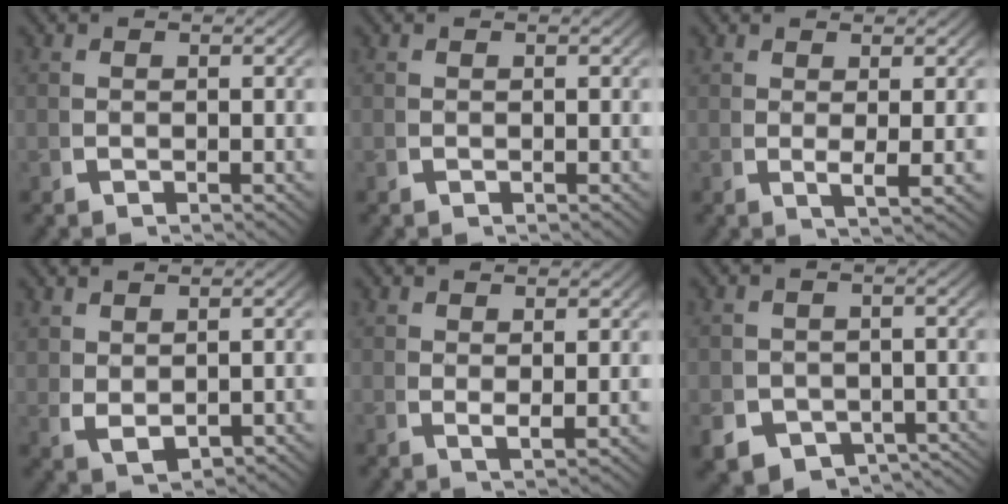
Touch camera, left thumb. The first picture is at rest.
{"total": 0.0}
{"total": 2.3, "force": [0.6, 0.1, 2.2], "torque": [-0.043, -0.008, 0.016]}
{"total": 2.9, "force": [0.3, 1.8, 2.2], "torque": [-0.049, -0.015, 0.027]}
{"total": 1.6, "force": [1.1, 0.1, 1.2], "torque": [-0.024, -0.007, 0.029]}
{"total": 8.6, "force": [-4.9, 6.1, 3.4], "torque": [-0.069, -0.047, -0.067]}